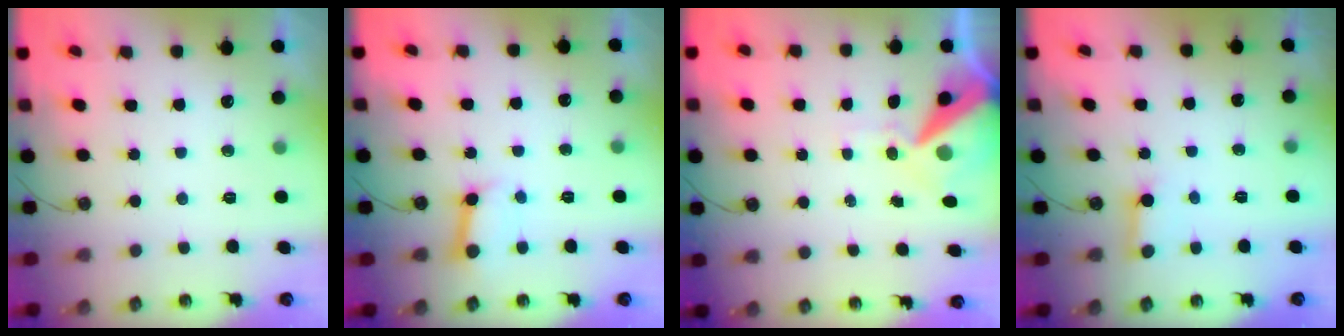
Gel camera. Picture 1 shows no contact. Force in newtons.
{"total": 6.5, "press": 6.4, "slide": 0.9}
{"total": 11.5, "press": 11.4, "slide": 1.6}
{"total": 2.9, "press": 2.9, "slide": 0.4}